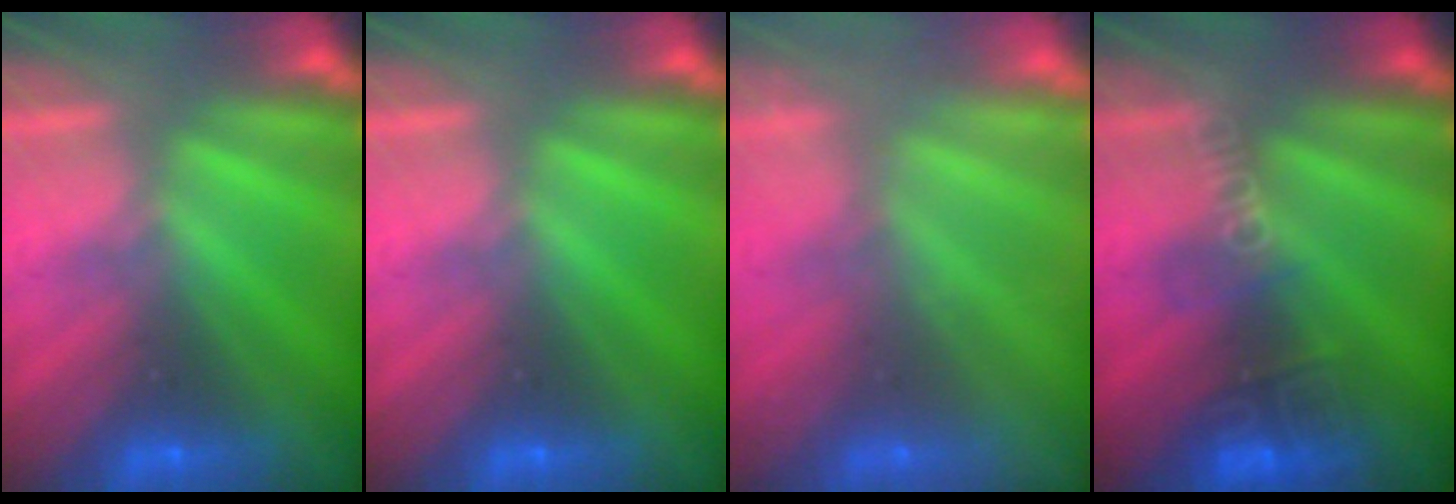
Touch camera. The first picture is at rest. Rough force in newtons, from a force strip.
{"total": 0.0}
{"total": 2.3}
{"total": 2.6}